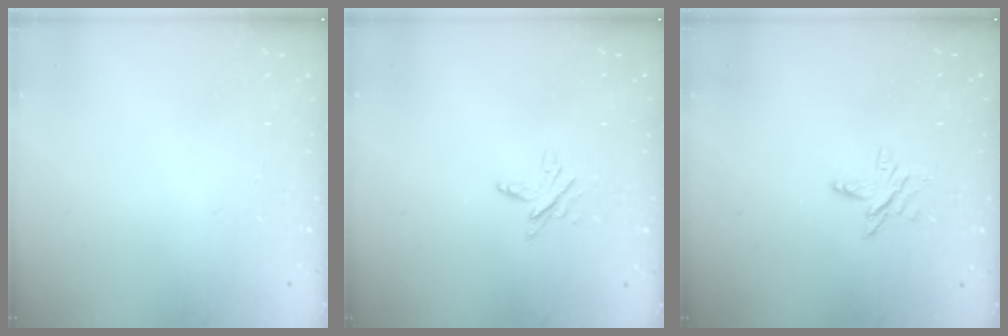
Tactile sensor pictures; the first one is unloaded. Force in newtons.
{"total": 3.9, "press": 3.8, "slide": 0.5}
{"total": 5.0, "press": 5.0, "slide": 0.6}